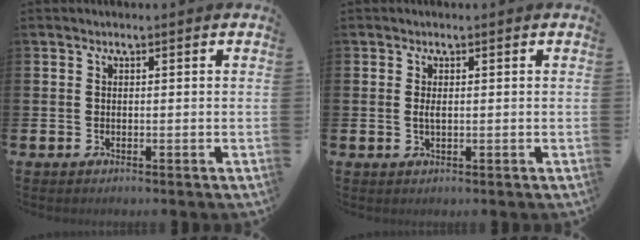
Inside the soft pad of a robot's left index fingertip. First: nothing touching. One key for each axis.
{"total": 1.2, "fx": 0.2, "fy": 0.4, "fz": 1.1, "tx": -0.019, "ty": 0.001, "tz": 0.001}